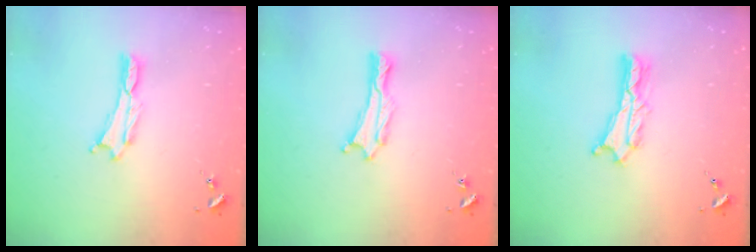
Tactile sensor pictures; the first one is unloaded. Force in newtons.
{"total": 0.0}
{"total": 2.7, "press": 2.6, "slide": 0.3}